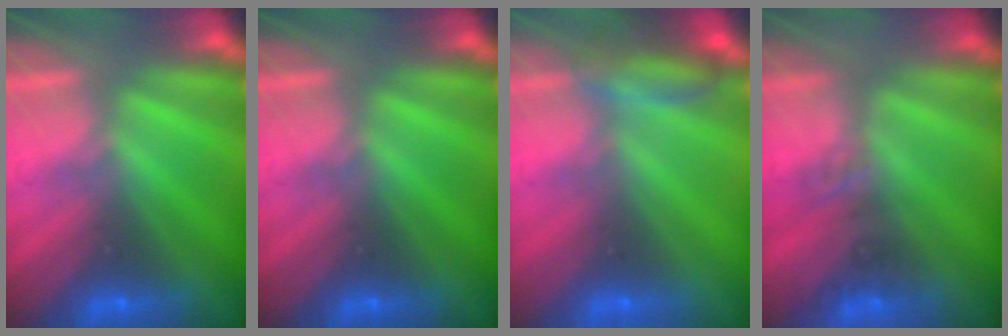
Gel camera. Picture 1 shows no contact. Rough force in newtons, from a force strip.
{"total": 0.0}
{"total": 2.5}
{"total": 1.6}